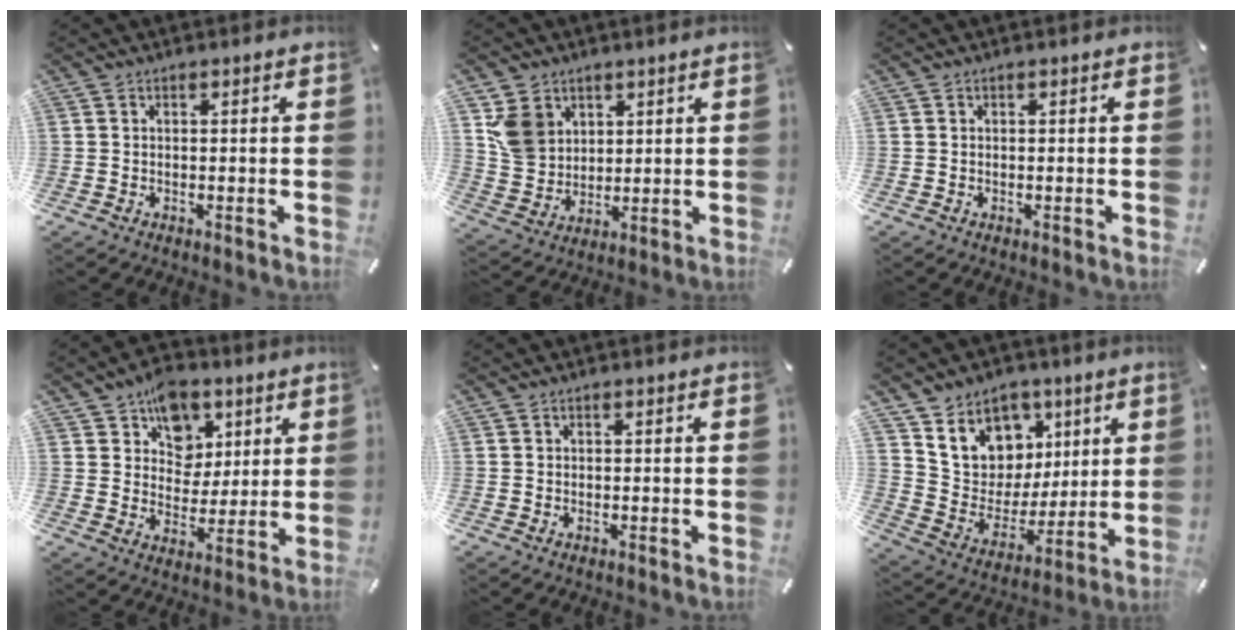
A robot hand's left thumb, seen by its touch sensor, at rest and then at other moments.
{"total": 9.4, "force": [4.4, 7.5, 3.5], "torque": [-0.101, -0.008, 0.085]}
{"total": 0.0}
{"total": 10.7, "force": [6.0, 8.5, 2.3], "torque": [-0.032, -0.044, 0.111]}
{"total": 0.0}
{"total": 13.0, "force": [6.1, 11.3, 2.2], "torque": [-0.033, -0.055, 0.122]}